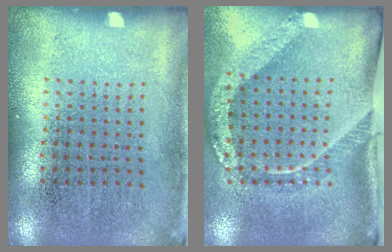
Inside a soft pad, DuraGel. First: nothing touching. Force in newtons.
{"total": 2.5, "press": 1.7, "slide": 1.8}